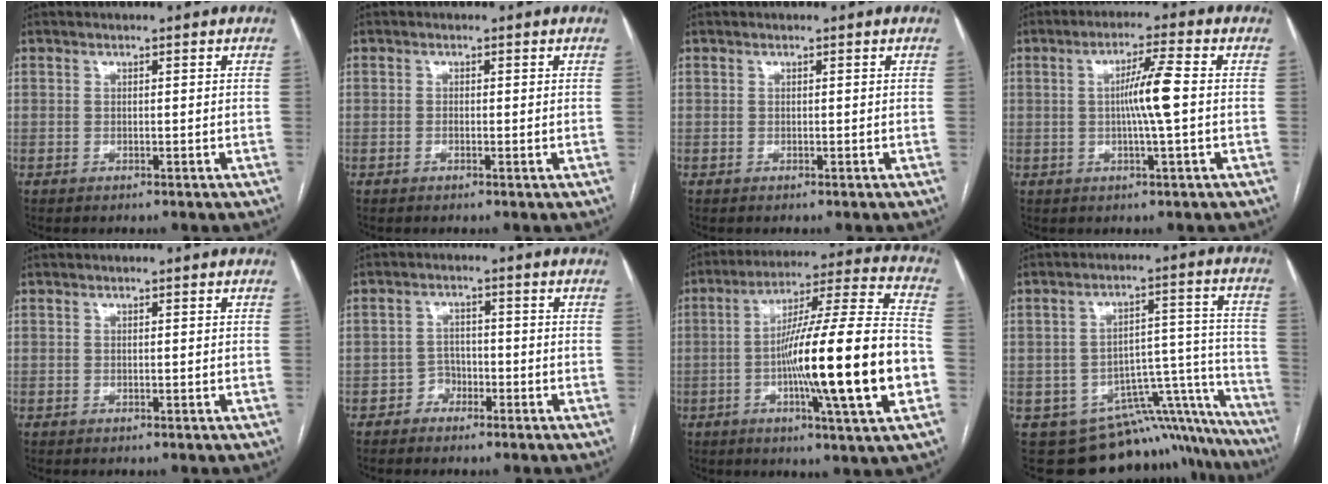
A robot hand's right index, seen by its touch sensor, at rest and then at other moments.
{"total": 1.1, "force": [-0.3, 0.2, 1.0], "torque": [-0.018, 0.001, -0.005]}
{"total": 0.0}
{"total": 6.3, "force": [-0.1, -0.6, 6.3], "torque": [-0.115, 0.003, -0.001]}
{"total": 0.0}
{"total": 2.6, "force": [-1.6, 1.9, 0.5], "torque": [-0.004, 0.011, -0.032]}
{"total": 22.2, "force": [-4.9, 0.1, 21.7], "torque": [-0.325, -0.002, -0.082]}
{"total": 16.3, "force": [-14.2, 7.3, 3.5], "torque": [0.004, 0.089, -0.171]}